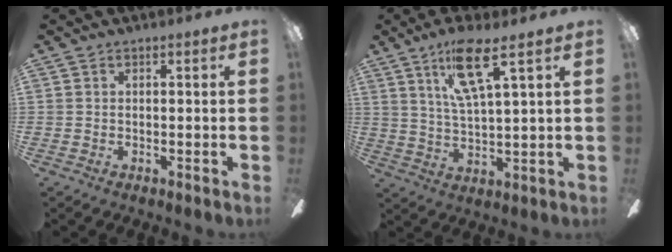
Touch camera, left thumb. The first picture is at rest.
{"total": 11.9, "force": [7.1, 2.7, 9.2], "torque": [-0.177, -0.009, 0.120]}